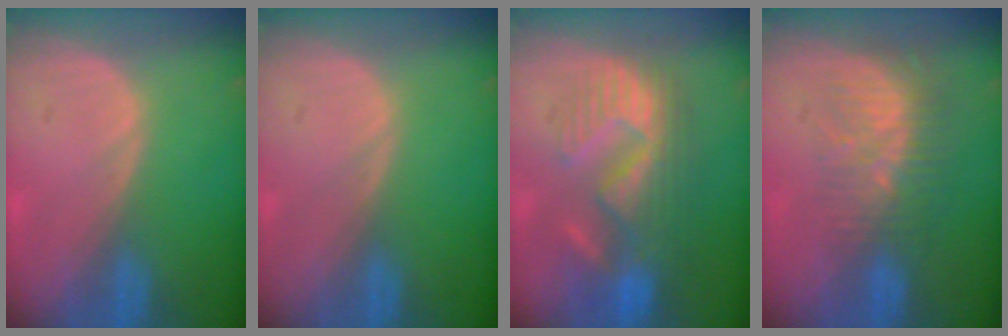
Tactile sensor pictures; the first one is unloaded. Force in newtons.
{"total": 0.0}
{"total": 10.6, "press": 10.0, "slide": 3.7}
{"total": 9.0, "press": 7.5, "slide": 5.0}